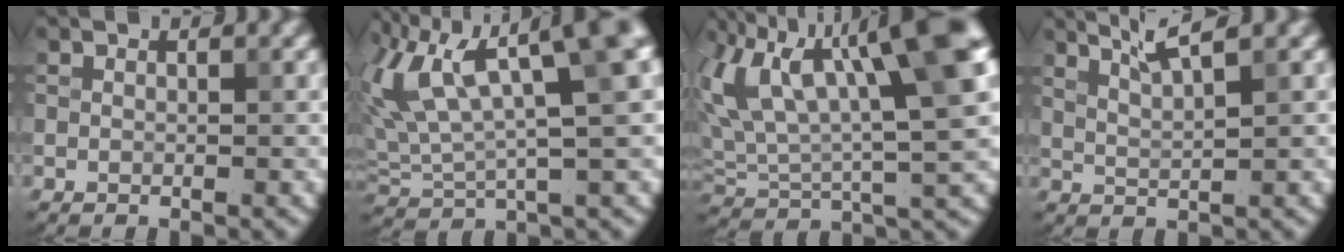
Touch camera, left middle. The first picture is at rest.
{"total": 11.5, "force": [4.2, 4.0, 9.9], "torque": [-0.185, 0.018, 0.082]}
{"total": 14.8, "force": [5.2, 5.4, 12.7], "torque": [-0.236, 0.020, 0.095]}
{"total": 3.0, "force": [1.9, 0.4, 2.3], "torque": [-0.037, 0.013, 0.033]}